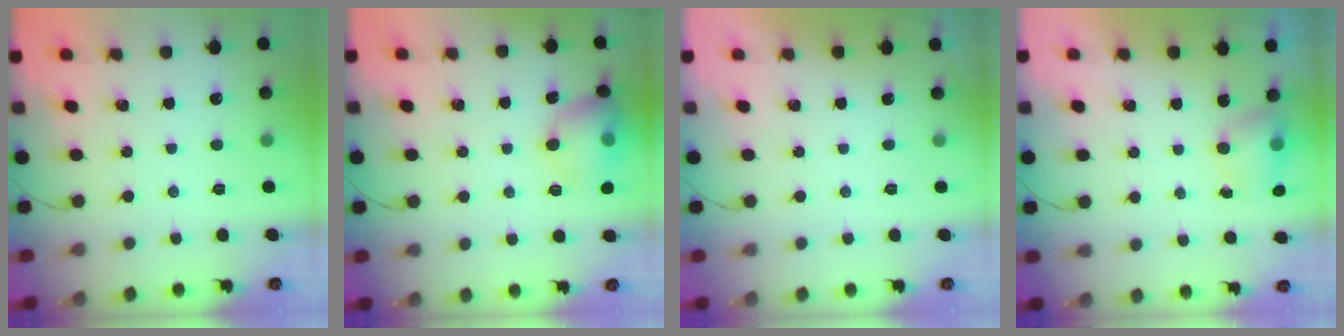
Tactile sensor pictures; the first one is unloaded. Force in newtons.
{"total": 12.8, "press": 12.6, "slide": 2.1}
{"total": 0.0}
{"total": 6.9, "press": 5.5, "slide": 4.3}